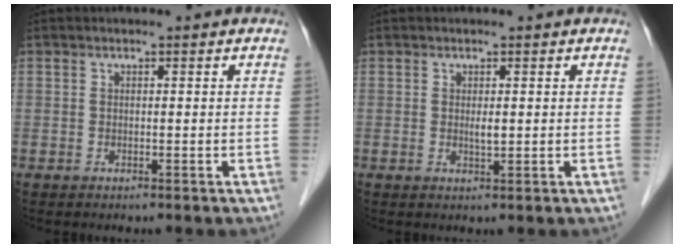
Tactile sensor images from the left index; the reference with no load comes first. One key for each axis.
{"total": 1.3, "fx": 0.2, "fy": 0.3, "fz": 1.2, "tx": -0.024, "ty": -0.003, "tz": 0.005}